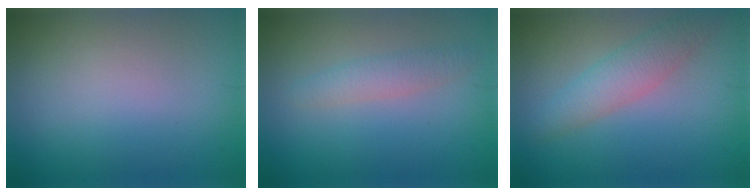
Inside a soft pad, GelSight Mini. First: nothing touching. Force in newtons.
{"total": 1.8, "press": 1.8, "slide": 0.1}
{"total": 3.0, "press": 3.0, "slide": 0.1}